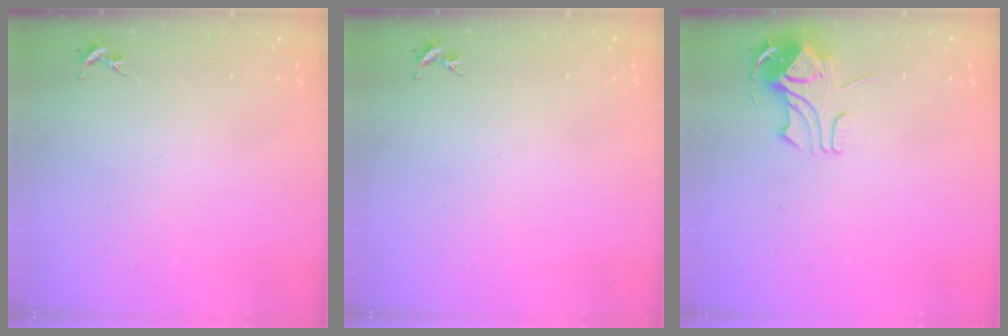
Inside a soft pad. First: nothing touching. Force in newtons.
{"total": 0.0}
{"total": 8.9, "press": 8.9, "slide": 0.7}